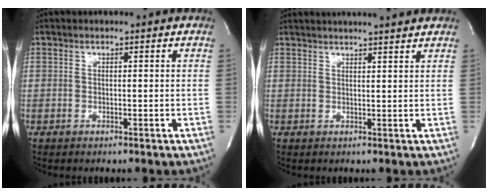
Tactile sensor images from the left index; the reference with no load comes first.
{"total": 10.9, "force": [9.9, 0.6, 4.5], "torque": [-0.073, 0.023, 0.125]}